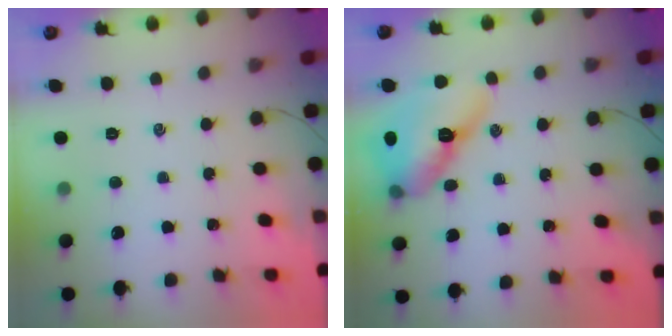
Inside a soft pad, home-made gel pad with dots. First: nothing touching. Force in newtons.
{"total": 15.0, "press": 14.4, "slide": 4.2}